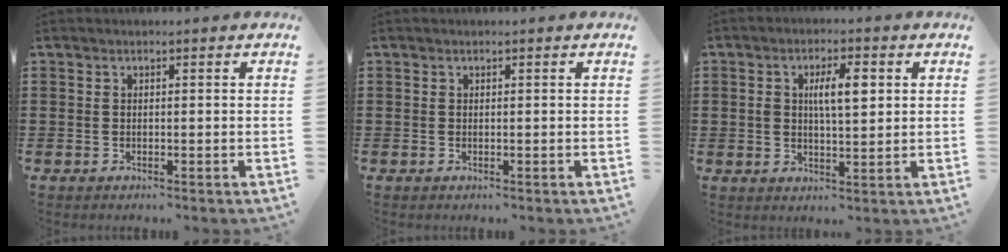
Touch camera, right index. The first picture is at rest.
{"total": 0.0}
{"total": 5.6, "force": [1.3, 1.9, 5.1], "torque": [-0.097, 0.005, 0.018]}